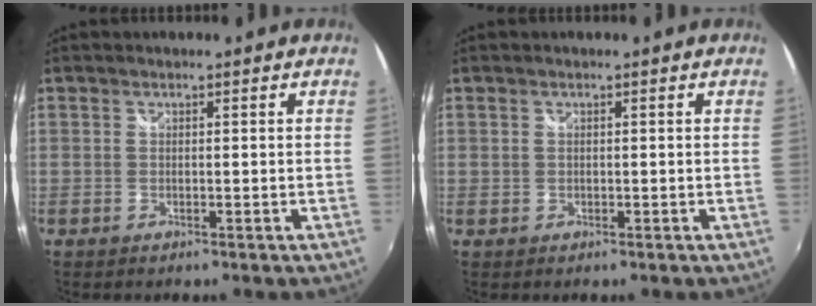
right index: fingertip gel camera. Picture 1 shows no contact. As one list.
[{"total": 0.6, "force": [0.1, 0.6, 0.2], "torque": [-0.003, 0.000, 0.002]}]